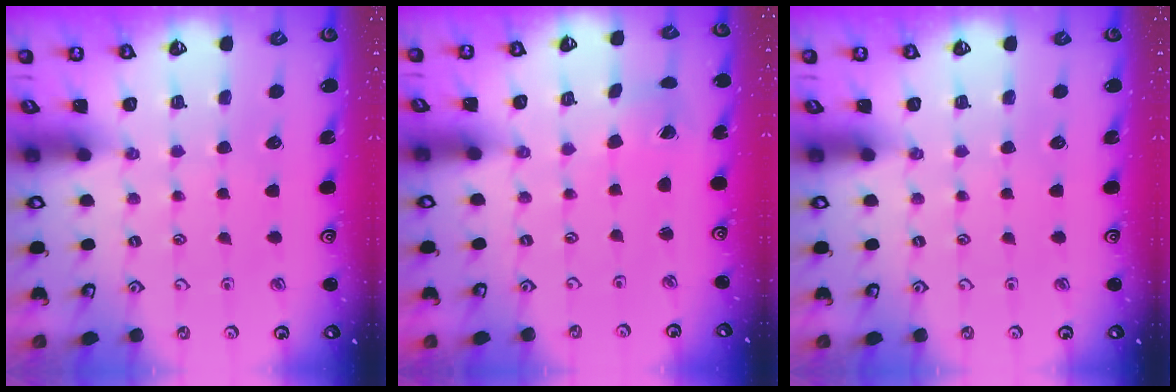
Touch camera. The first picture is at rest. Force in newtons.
{"total": 1.2, "press": 1.1, "slide": 0.2}
{"total": 0.0}